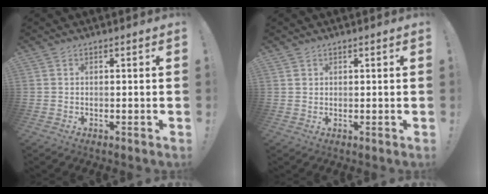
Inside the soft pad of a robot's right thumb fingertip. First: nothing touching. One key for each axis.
{"total": 1.2, "fx": 0.8, "fy": 0.9, "fz": 0.2, "tx": 0.001, "ty": -0.001, "tz": 0.015}